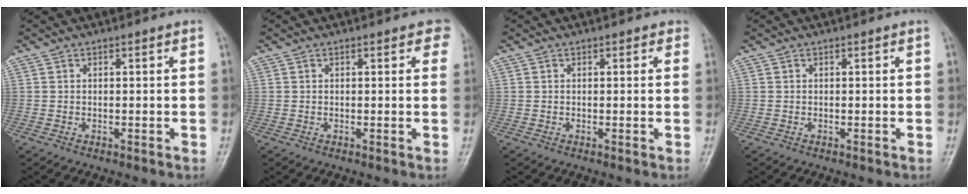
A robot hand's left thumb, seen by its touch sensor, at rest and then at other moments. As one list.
[{"total": 2.6, "force": [1.3, 1.4, 1.8], "torque": [0.003, 0.001, 0.006]}, {"total": 1.1, "force": [0.6, 0.8, 0.5], "torque": [0.011, 0.001, 0.000]}, {"total": 0.0}]